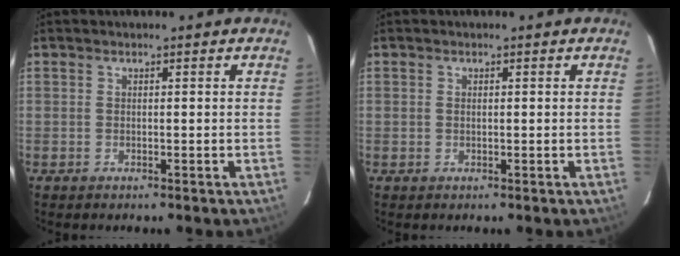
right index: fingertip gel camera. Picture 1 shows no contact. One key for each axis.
{"total": 0.5, "fx": 0.0, "fy": 0.4, "fz": 0.3, "tx": -0.004, "ty": 0.002, "tz": 0.001}